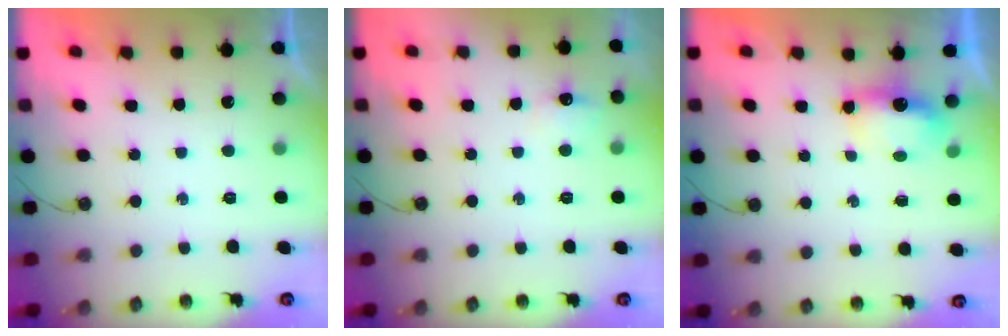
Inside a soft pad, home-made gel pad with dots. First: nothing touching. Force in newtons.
{"total": 5.6, "press": 5.5, "slide": 0.7}
{"total": 4.9, "press": 4.8, "slide": 0.6}